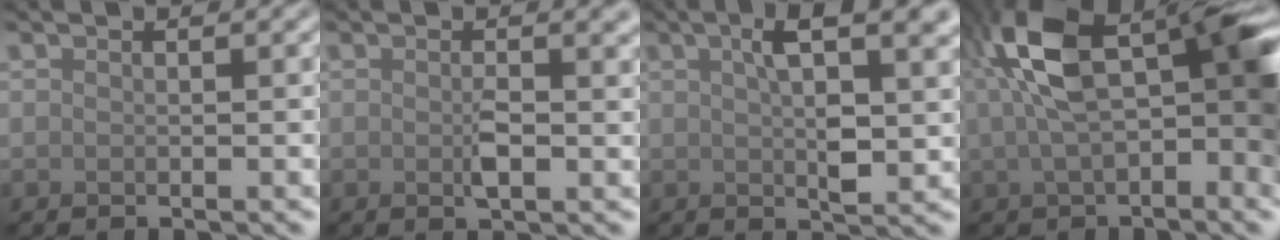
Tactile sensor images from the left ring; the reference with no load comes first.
{"total": 2.5, "force": [0.1, 0.8, 2.3], "torque": [-0.039, -0.006, 0.002]}
{"total": 7.2, "force": [2.4, 2.6, 6.3], "torque": [-0.102, 0.006, 0.035]}
{"total": 11.4, "force": [1.7, 4.9, 10.2], "torque": [-0.183, 0.009, 0.025]}